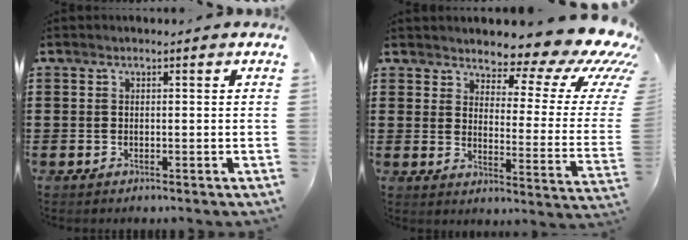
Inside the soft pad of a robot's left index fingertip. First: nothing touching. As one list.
[{"total": 7.9, "force": [6.1, 2.3, 4.4], "torque": [-0.069, -0.055, 0.102]}]